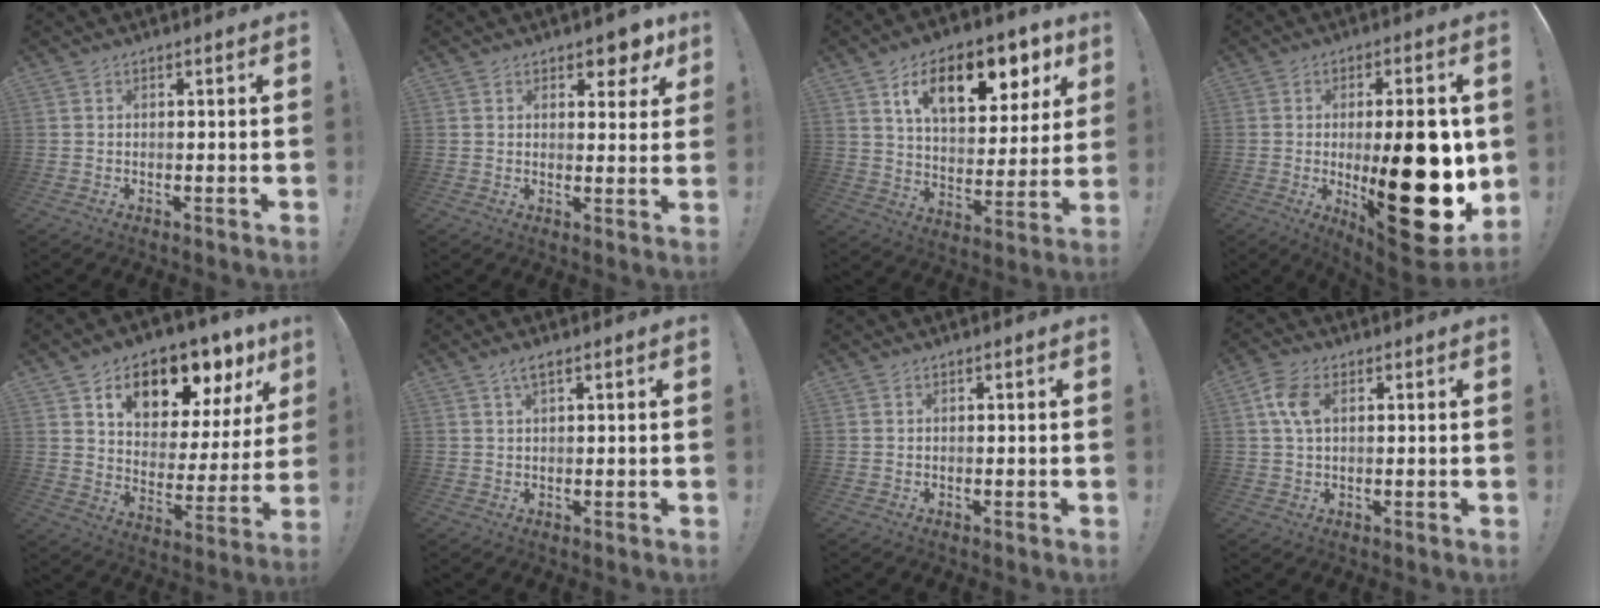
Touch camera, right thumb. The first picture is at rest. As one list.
[{"total": 6.2, "force": [4.4, 3.2, 3.0], "torque": [-0.018, -0.033, 0.074]}, {"total": 16.7, "force": [8.6, 8.6, 11.5], "torque": [-0.166, -0.040, 0.141]}, {"total": 27.8, "force": [-2.3, 10.2, 25.8], "torque": [-0.368, -0.020, -0.017]}, {"total": 13.7, "force": [9.0, 7.1, 7.4], "torque": [-0.099, -0.066, 0.151]}, {"total": 2.1, "force": [1.2, 0.4, 1.7], "torque": [-0.037, 0.000, 0.021]}, {"total": 0.0}, {"total": 6.5, "force": [1.8, 3.6, 5.1], "torque": [-0.110, 0.004, 0.033]}]